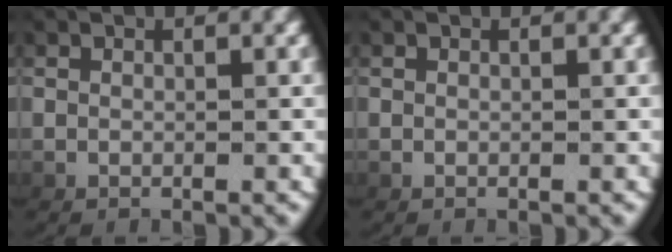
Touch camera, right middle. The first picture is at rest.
{"total": 0.0}